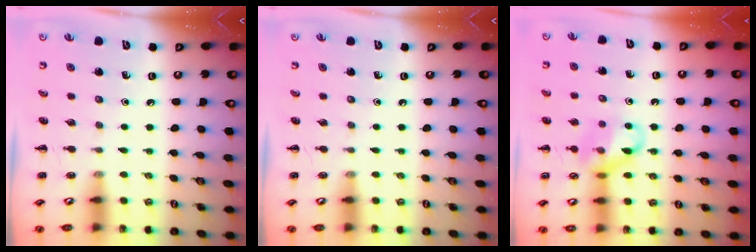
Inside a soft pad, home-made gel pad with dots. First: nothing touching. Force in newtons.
{"total": 0.0}
{"total": 13.1, "press": 13.0, "slide": 1.7}